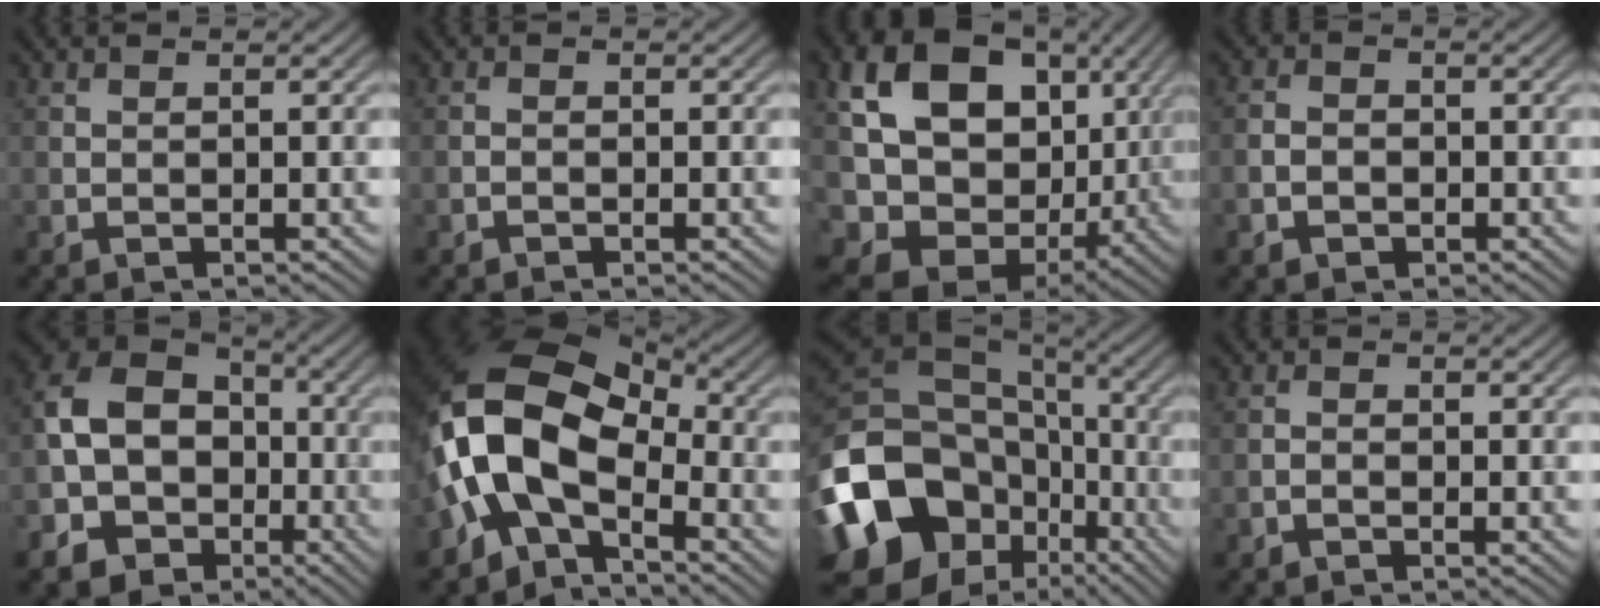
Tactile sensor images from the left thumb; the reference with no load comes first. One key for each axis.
{"total": 0.6, "fx": -0.5, "fy": 0.2, "fz": 0.3, "tx": -0.002, "ty": 0.002, "tz": -0.010}
{"total": 16.6, "fx": 2.3, "fy": 13.3, "fz": 9.7, "tx": -0.196, "ty": -0.036, "tz": 0.075}
{"total": 2.2, "fx": -1.1, "fy": 1.6, "fz": 1.0, "tx": -0.016, "ty": 0.001, "tz": -0.026}
{"total": 12.8, "fx": -3.7, "fy": 10.2, "fz": 6.8, "tx": -0.165, "ty": -0.024, "tz": -0.072}
{"total": 14.3, "fx": -3.5, "fy": 8.6, "fz": 11.0, "tx": -0.219, "ty": 0.008, "tz": -0.081}
{"total": 20.6, "fx": -6.8, "fy": 15.8, "fz": 11.3, "tx": -0.289, "ty": -0.018, "tz": -0.130}
{"total": 0.8, "fx": -0.7, "fy": 0.3, "fz": 0.4, "tx": -0.006, "ty": 0.003, "tz": -0.015}